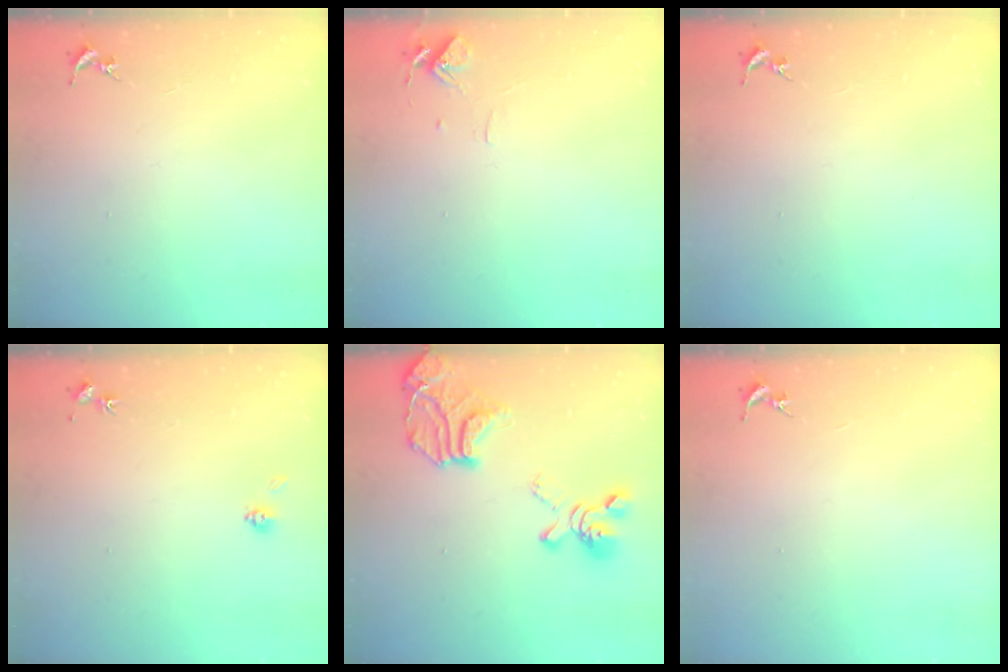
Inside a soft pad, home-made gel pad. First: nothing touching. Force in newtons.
{"total": 6.2, "press": 6.2, "slide": 0.5}
{"total": 0.0}
{"total": 4.0, "press": 3.8, "slide": 1.4}
{"total": 20.9, "press": 20.8, "slide": 2.0}
{"total": 0.0}